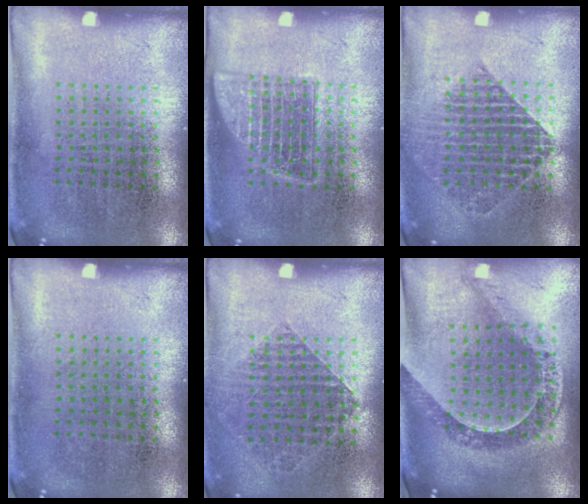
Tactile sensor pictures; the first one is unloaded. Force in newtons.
{"total": 1.5, "press": 1.5, "slide": 0.2}
{"total": 1.6, "press": 1.4, "slide": 0.7}
{"total": 0.0}
{"total": 0.9, "press": 0.9, "slide": 0.2}
{"total": 1.1, "press": 1.1, "slide": 0.2}